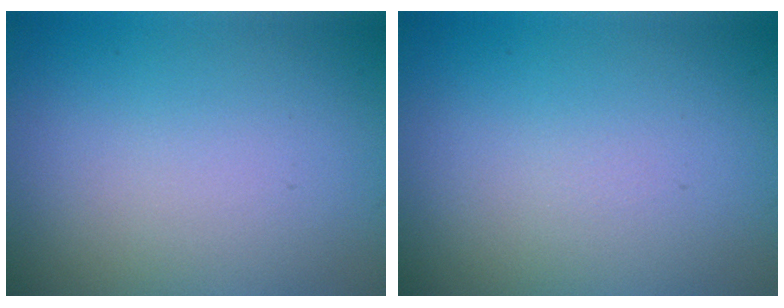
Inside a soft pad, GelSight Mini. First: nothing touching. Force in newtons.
{"total": 0.0}